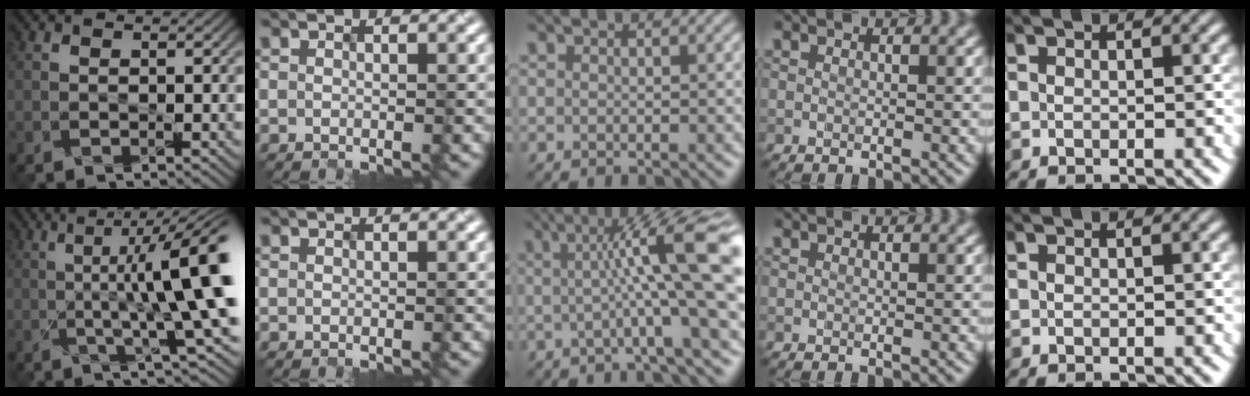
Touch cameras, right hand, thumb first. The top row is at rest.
{"thumb": {"total": 12.3, "force": [0.6, 2.3, 12.1], "torque": [-0.172, 0.010, 0.014]}, "middle": {"total": 13.3, "force": [1.7, 2.5, 12.9], "torque": [-0.153, 0.008, 0.025]}}